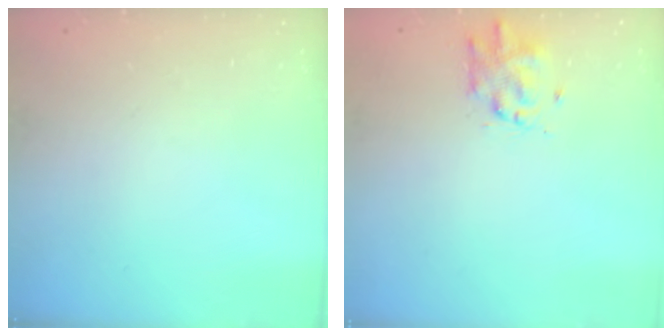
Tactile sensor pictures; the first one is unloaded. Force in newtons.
{"total": 2.0, "press": 1.9, "slide": 0.6}